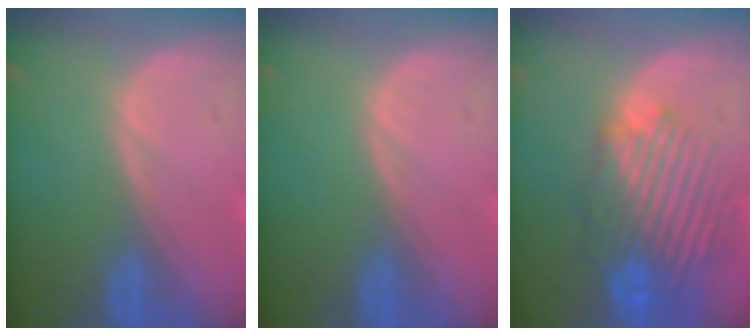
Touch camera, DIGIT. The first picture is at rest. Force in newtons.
{"total": 0.0}
{"total": 10.4, "press": 9.3, "slide": 4.6}